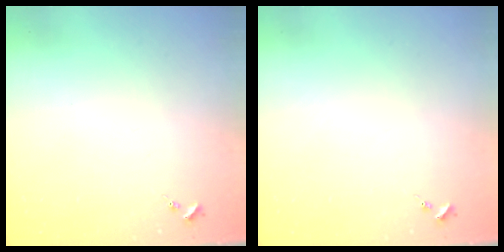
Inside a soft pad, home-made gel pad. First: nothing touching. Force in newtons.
{"total": 0.0}